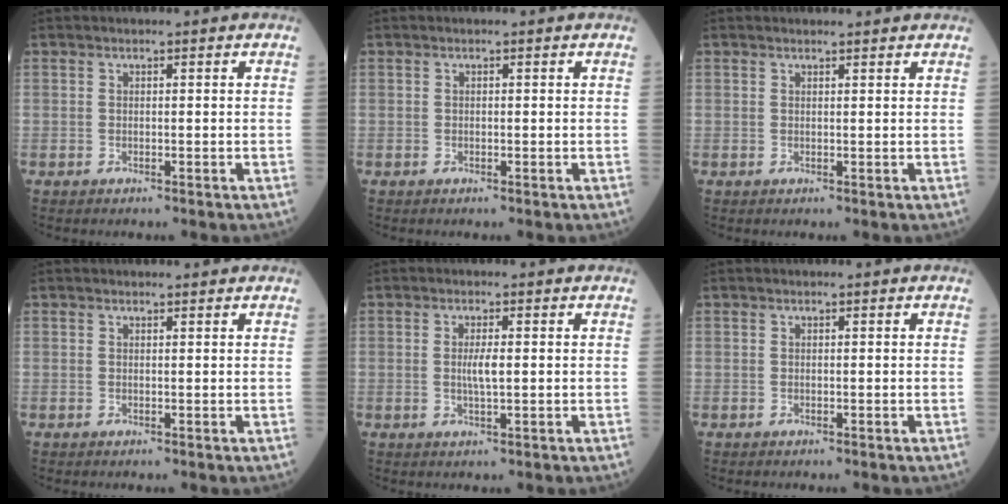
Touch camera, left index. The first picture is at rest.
{"total": 0.0}
{"total": 2.5, "force": [2.4, 0.3, 0.4], "torque": [-0.011, 0.009, 0.028]}
{"total": 1.7, "force": [1.6, 0.3, 0.3], "torque": [-0.011, 0.006, 0.018]}
{"total": 2.5, "force": [0.2, 0.3, 2.5], "torque": [-0.050, -0.002, 0.004]}
{"total": 0.0}